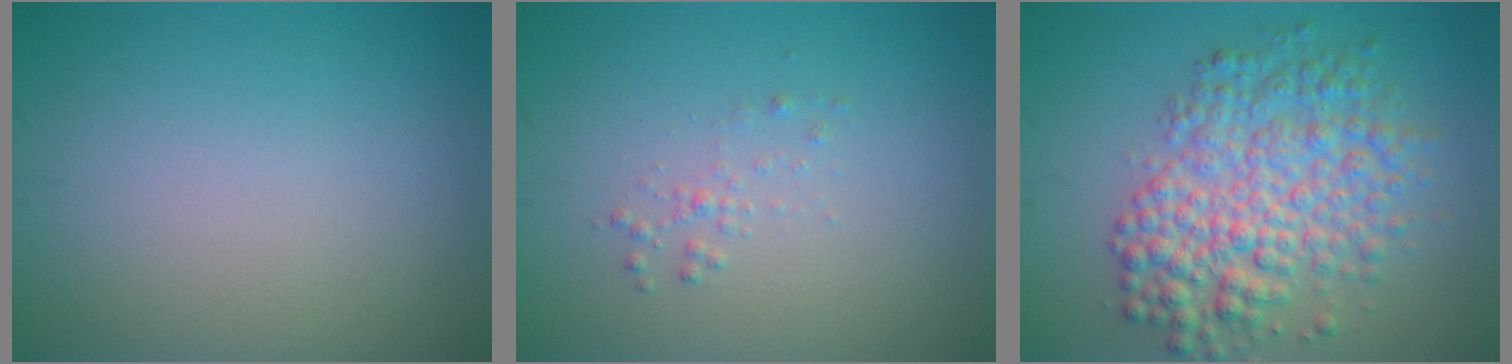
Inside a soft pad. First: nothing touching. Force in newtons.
{"total": 0.9, "press": 0.9, "slide": 0.0}
{"total": 7.0, "press": 7.0, "slide": 0.1}